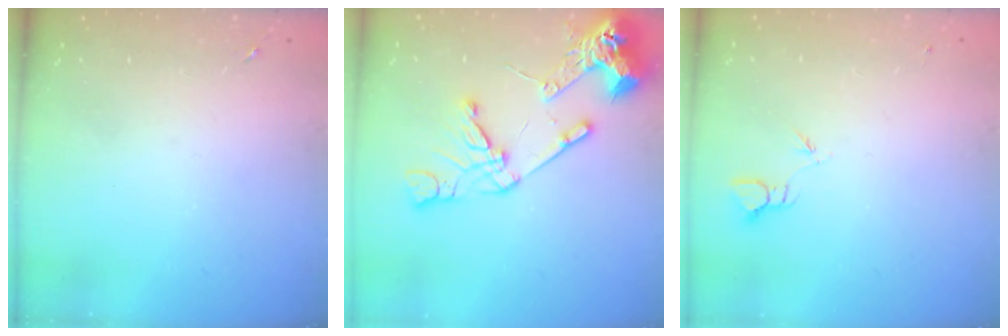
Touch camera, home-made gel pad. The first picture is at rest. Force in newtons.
{"total": 19.7, "press": 19.5, "slide": 2.6}
{"total": 2.3, "press": 2.3, "slide": 0.1}